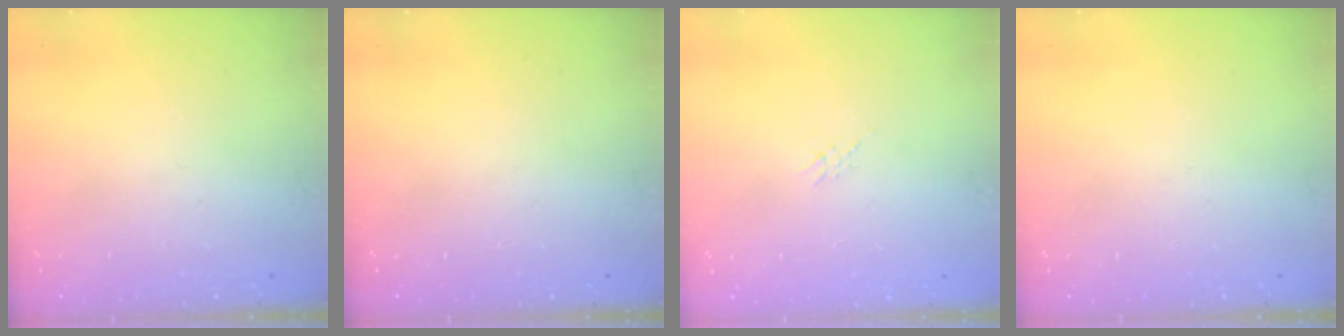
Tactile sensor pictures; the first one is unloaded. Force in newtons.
{"total": 0.0}
{"total": 3.7, "press": 3.6, "slide": 0.7}
{"total": 0.0}